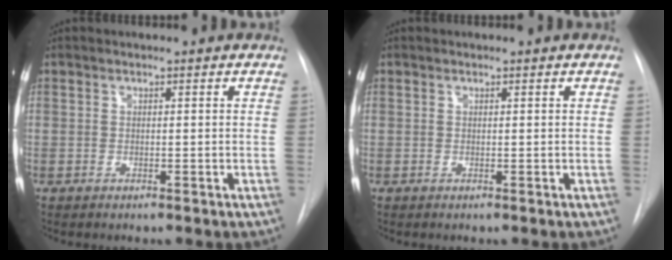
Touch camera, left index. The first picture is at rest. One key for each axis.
{"total": 0.0}